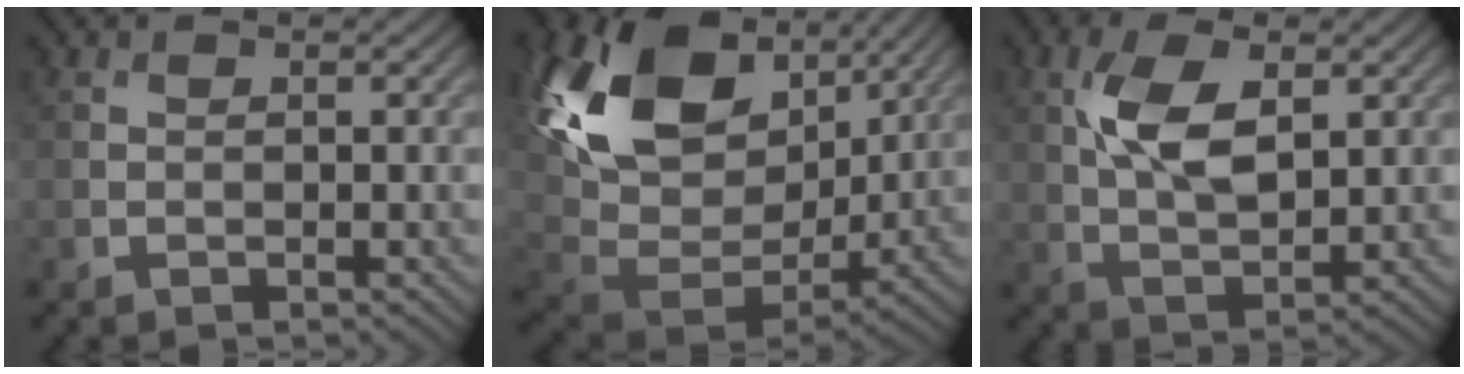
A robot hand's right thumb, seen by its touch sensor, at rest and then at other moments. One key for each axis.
{"total": 18.1, "fx": 7.2, "fy": 11.7, "fz": 11.7, "tx": -0.280, "ty": 0.014, "tz": 0.146}
{"total": 7.2, "fx": 2.0, "fy": 3.4, "fz": 6.0, "tx": -0.130, "ty": 0.005, "tz": 0.041}